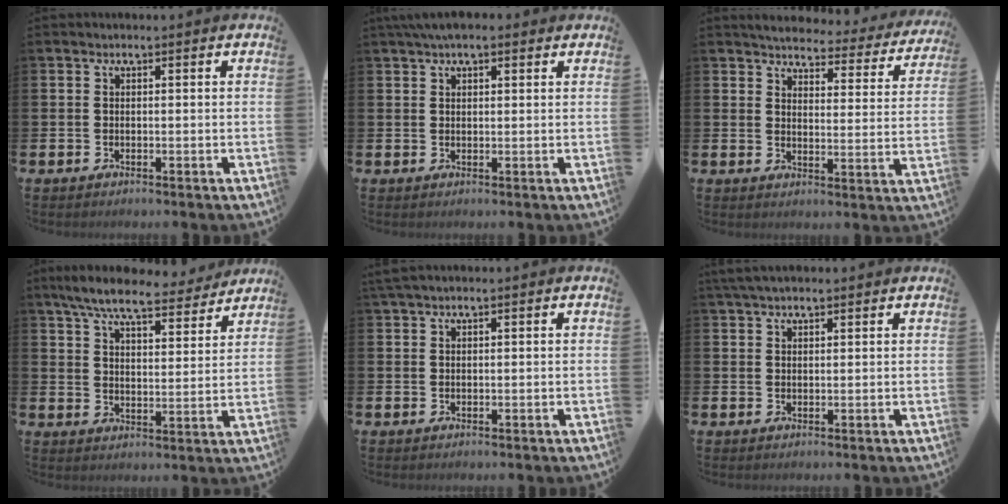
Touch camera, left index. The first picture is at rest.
{"total": 3.2, "force": [2.6, 1.2, 1.6], "torque": [-0.023, -0.004, 0.044]}
{"total": 4.3, "force": [4.2, 0.9, 0.8], "torque": [-0.030, -0.039, 0.066]}
{"total": 8.3, "force": [7.5, 1.6, 3.3], "torque": [-0.075, -0.043, 0.128]}
{"total": 1.3, "force": [1.1, 0.1, 0.7], "torque": [-0.017, 0.003, 0.019]}
{"total": 2.9, "force": [2.4, 0.7, 1.3], "torque": [-0.023, -0.002, 0.044]}